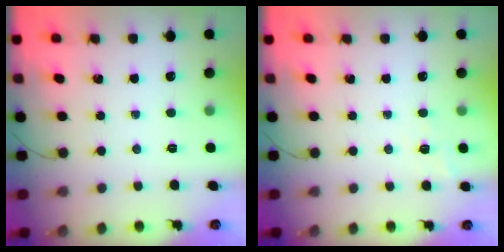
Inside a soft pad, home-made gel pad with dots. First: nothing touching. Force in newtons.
{"total": 6.1, "press": 5.9, "slide": 1.4}